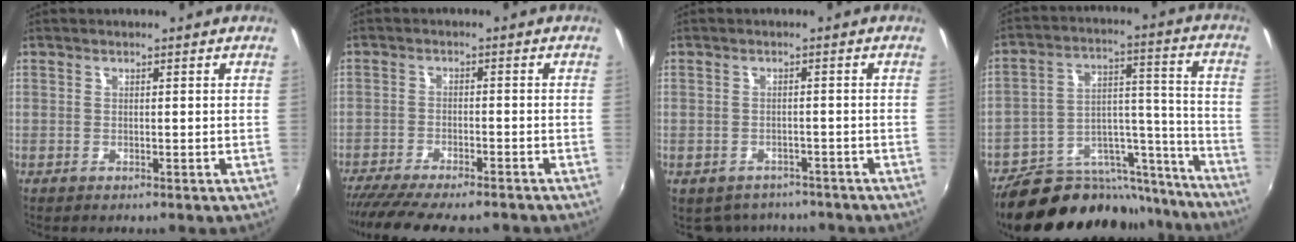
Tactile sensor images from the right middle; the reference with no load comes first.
{"total": 14.1, "force": [-12.1, 2.8, 6.6], "torque": [-0.139, -0.041, -0.186]}
{"total": 6.3, "force": [-5.2, 3.3, 1.3], "torque": [-0.036, -0.011, -0.069]}
{"total": 25.7, "force": [-21.7, 9.8, 9.7], "torque": [-0.157, 0.044, -0.301]}